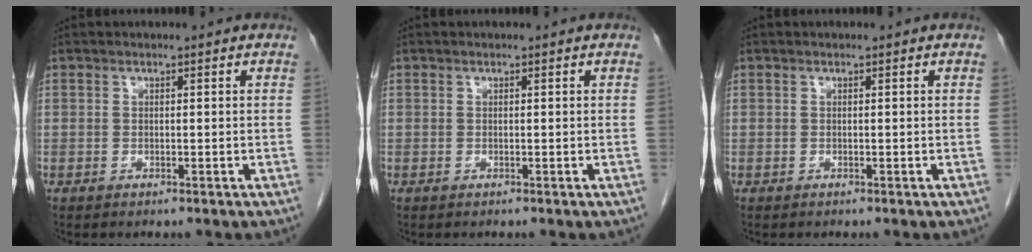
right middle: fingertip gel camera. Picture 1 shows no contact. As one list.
[{"total": 0.0}, {"total": 0.0}]